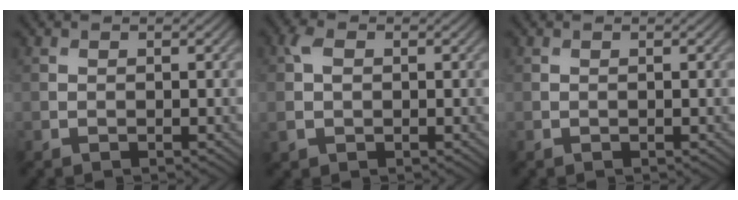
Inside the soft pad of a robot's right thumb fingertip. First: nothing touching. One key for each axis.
{"total": 3.0, "fx": 0.3, "fy": 2.2, "fz": 2.0, "tx": -0.051, "ty": 0.001, "tz": 0.003}
{"total": 0.0}